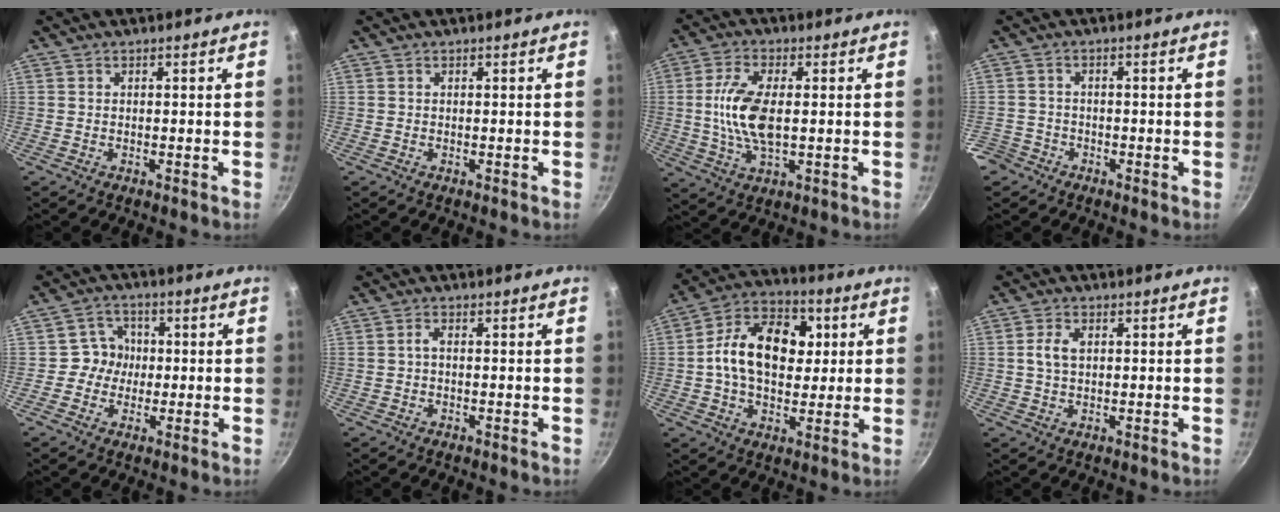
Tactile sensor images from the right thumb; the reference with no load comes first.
{"total": 0.0}
{"total": 11.0, "force": [0.3, 5.0, 9.8], "torque": [-0.206, -0.003, 0.008]}
{"total": 3.3, "force": [-2.4, 2.2, 0.2], "torque": [0.009, 0.011, -0.050]}
{"total": 5.6, "force": [-0.4, 5.3, 1.9], "torque": [0.007, 0.015, -0.018]}
{"total": 1.2, "force": [-0.1, 0.6, 1.0], "torque": [-0.017, 0.002, -0.004]}
{"total": 16.4, "force": [2.0, 11.1, 12.0], "torque": [-0.171, 0.019, 0.023]}
{"total": 3.8, "force": [0.6, 2.4, 2.9], "torque": [-0.061, 0.004, 0.011]}